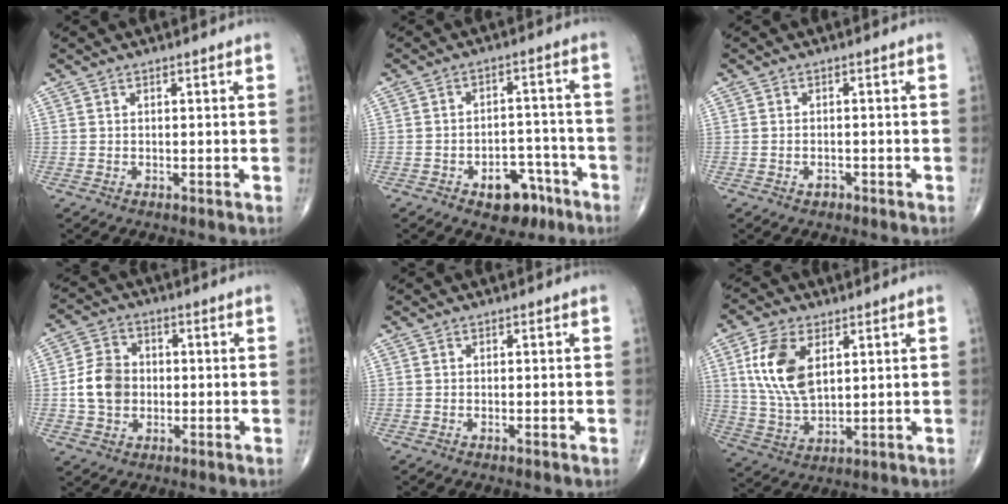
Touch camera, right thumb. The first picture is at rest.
{"total": 9.0, "force": [-5.1, 5.5, 5.0], "torque": [-0.035, 0.046, -0.067]}
{"total": 1.4, "force": [-0.8, 0.9, 0.6], "torque": [-0.011, 0.006, -0.011]}
{"total": 8.5, "force": [-0.7, 6.9, 4.9], "torque": [-0.073, 0.014, -0.017]}
{"total": 0.7, "force": [-0.2, 0.1, 0.6], "torque": [-0.014, -0.002, -0.004]}
{"total": 12.4, "force": [3.9, 6.9, 9.6], "torque": [-0.186, -0.013, 0.080]}